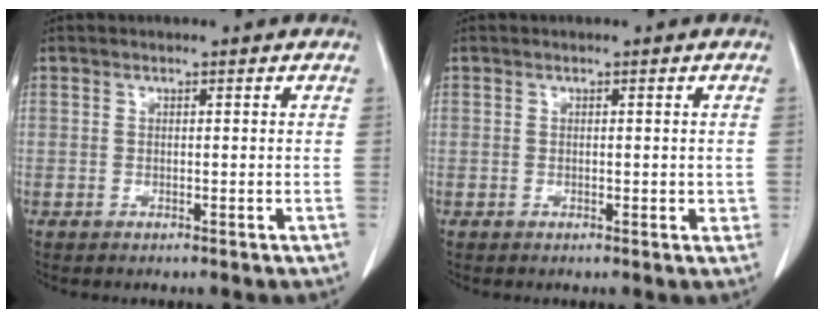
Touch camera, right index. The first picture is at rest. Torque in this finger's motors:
{"motor_torque": [-0.05, 0.16, 0.04, 0.02]}